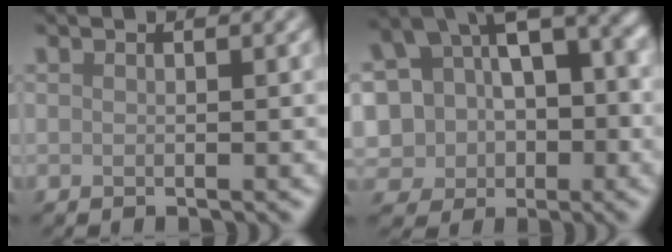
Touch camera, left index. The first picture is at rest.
{"total": 11.0, "force": [1.3, 8.5, 7.0], "torque": [-0.127, 0.018, 0.020]}